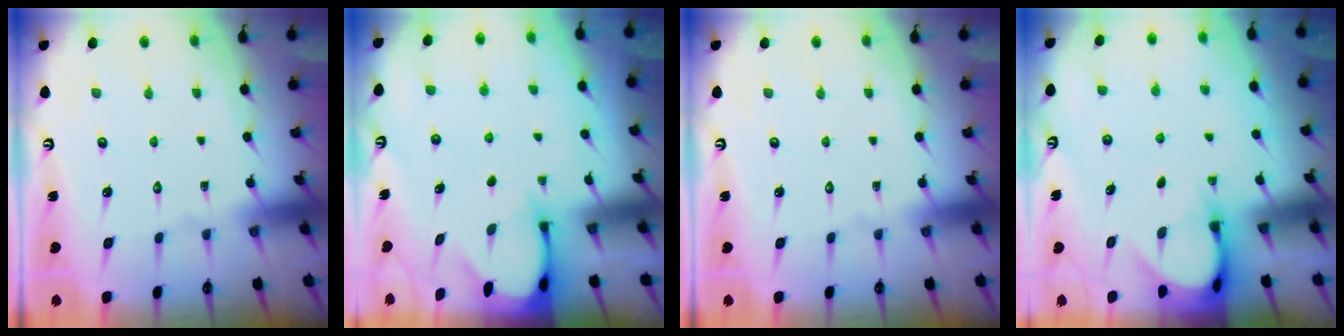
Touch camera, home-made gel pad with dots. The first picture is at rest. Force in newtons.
{"total": 2.4, "press": 2.4, "slide": 0.3}
{"total": 0.0}
{"total": 3.9, "press": 3.9, "slide": 0.4}